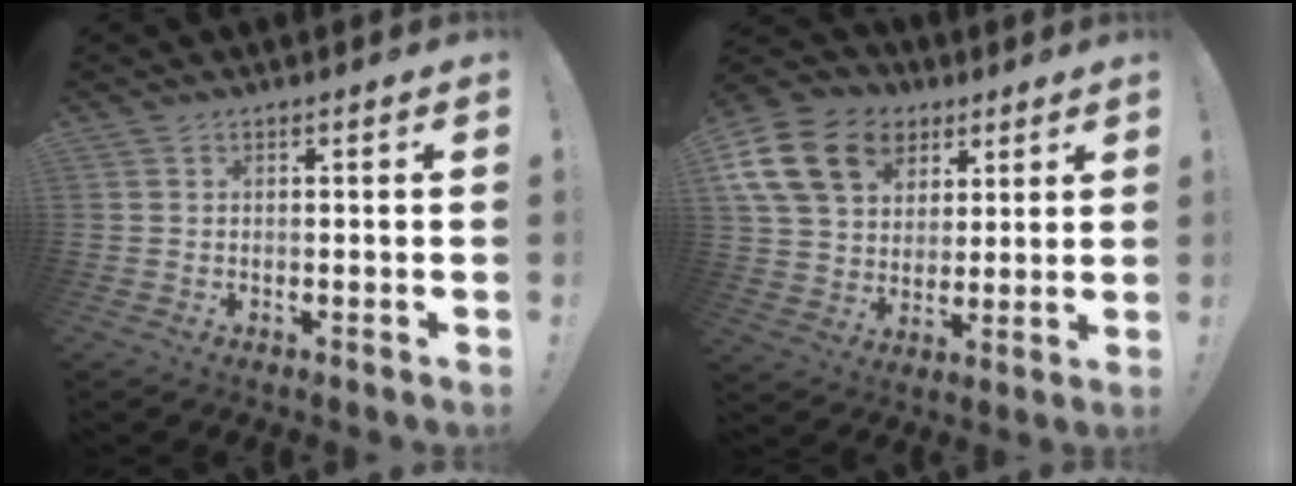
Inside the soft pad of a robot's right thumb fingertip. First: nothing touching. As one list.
[{"total": 19.6, "force": [8.1, 14.5, 10.4], "torque": [-0.168, -0.029, 0.161]}]